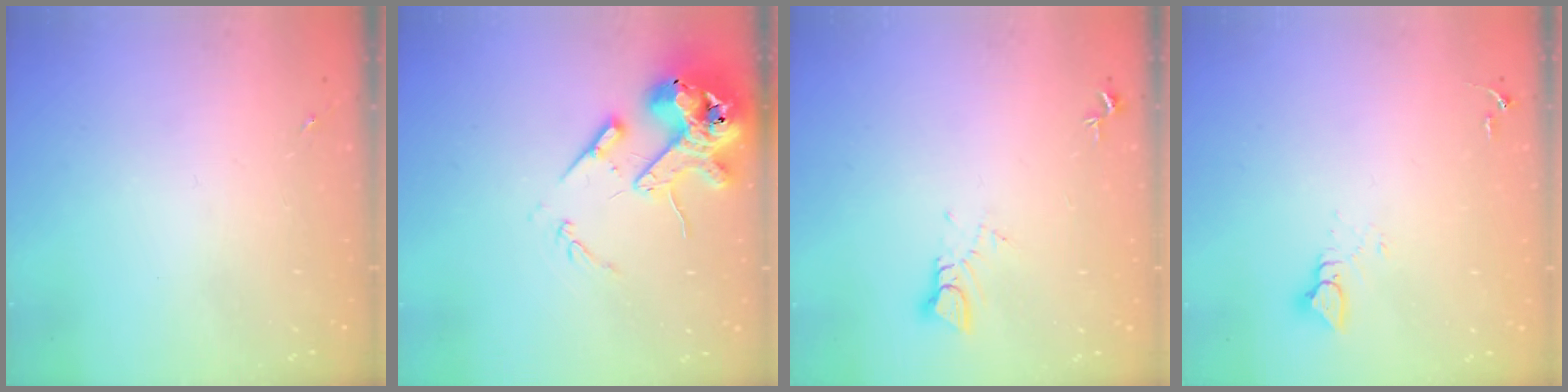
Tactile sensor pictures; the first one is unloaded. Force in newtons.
{"total": 16.3, "press": 16.0, "slide": 2.6}
{"total": 3.8, "press": 3.8, "slide": 0.3}
{"total": 4.2, "press": 4.2, "slide": 0.2}